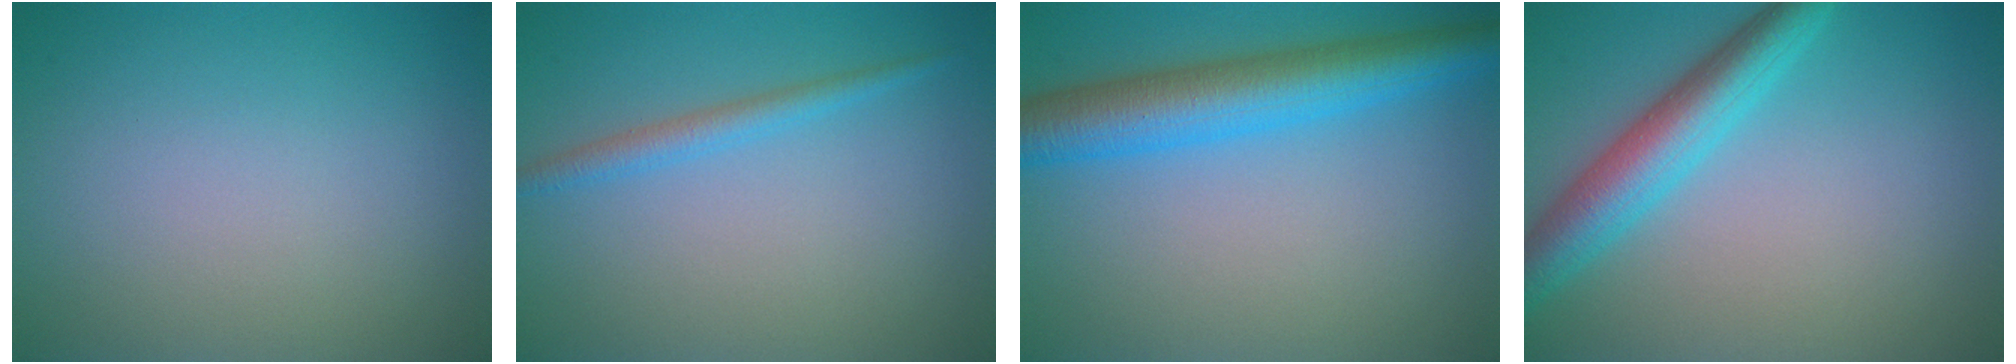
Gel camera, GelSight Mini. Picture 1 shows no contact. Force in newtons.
{"total": 1.8, "press": 1.8, "slide": 0.1}
{"total": 6.8, "press": 6.8, "slide": 0.3}
{"total": 5.2, "press": 5.2, "slide": 0.2}